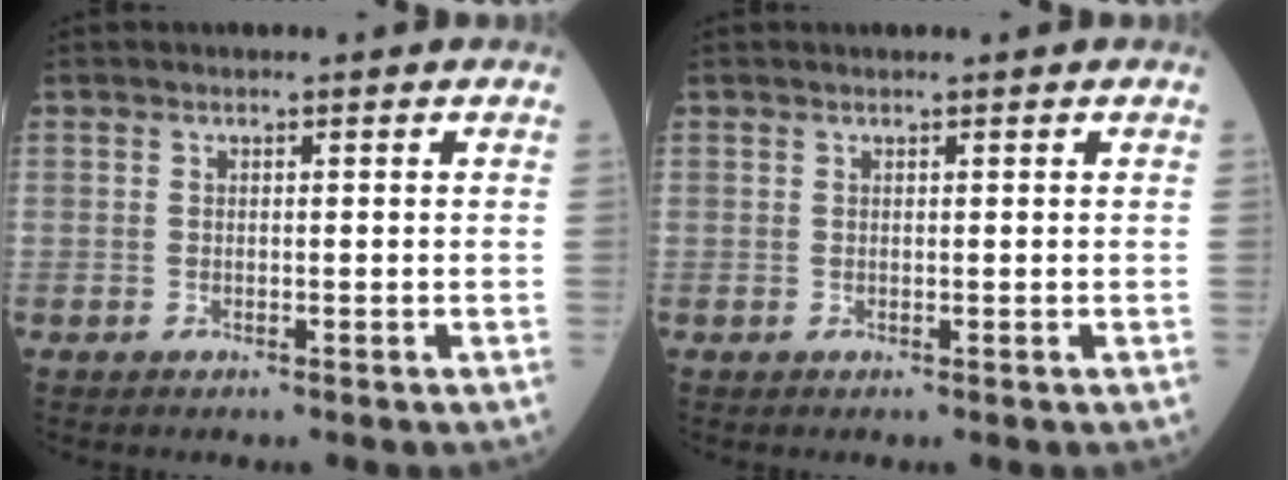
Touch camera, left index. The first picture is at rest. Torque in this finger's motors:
{"motor_torque": [-0.04, -0.04, -0.28, 0.00]}